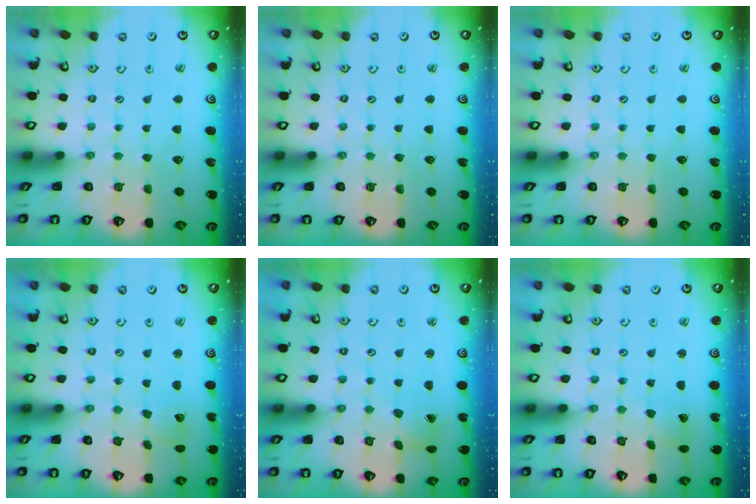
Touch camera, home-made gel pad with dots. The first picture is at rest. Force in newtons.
{"total": 0.0}
{"total": 0.0}
{"total": 2.1, "press": 2.1, "slide": 0.2}
{"total": 2.0, "press": 2.0, "slide": 0.2}
{"total": 2.4, "press": 2.4, "slide": 0.2}